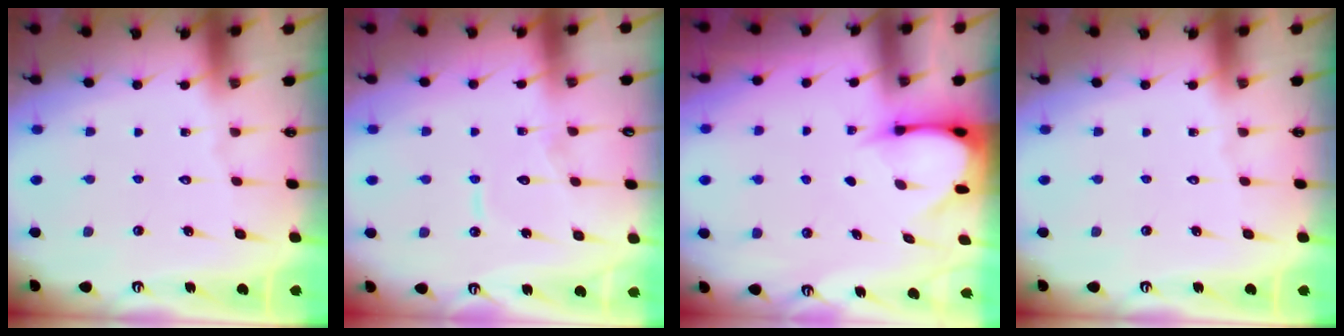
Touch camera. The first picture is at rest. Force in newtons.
{"total": 6.8, "press": 6.7, "slide": 0.5}
{"total": 3.7, "press": 3.7, "slide": 0.3}
{"total": 0.0}